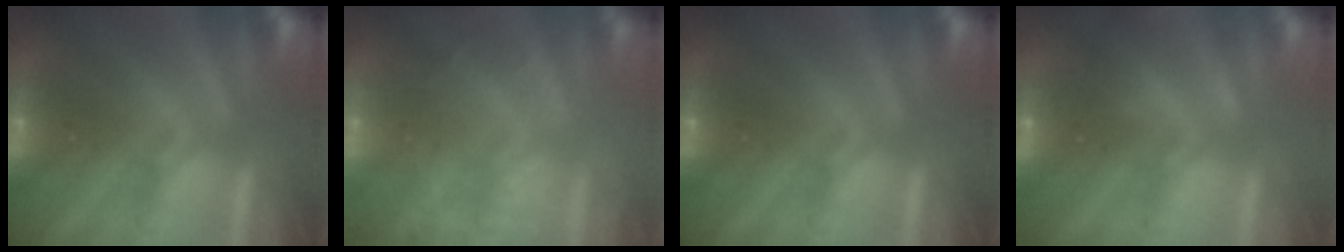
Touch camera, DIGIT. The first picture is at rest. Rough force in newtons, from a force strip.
{"total": 6.6}
{"total": 0.0}
{"total": 2.1}